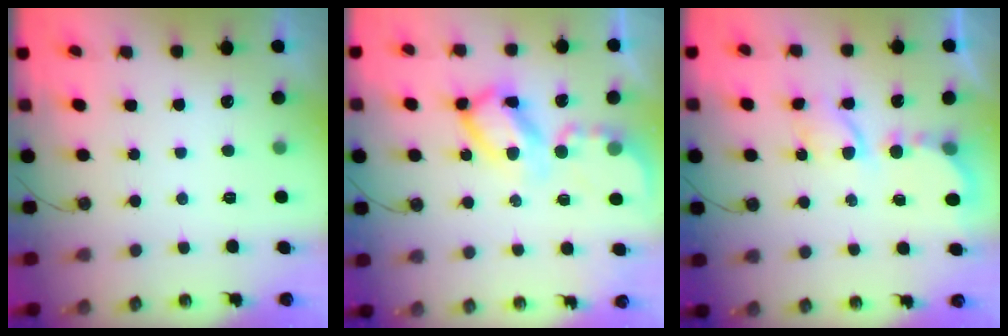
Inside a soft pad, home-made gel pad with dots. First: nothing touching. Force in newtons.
{"total": 13.7, "press": 13.6, "slide": 1.5}
{"total": 6.3, "press": 6.3, "slide": 0.4}